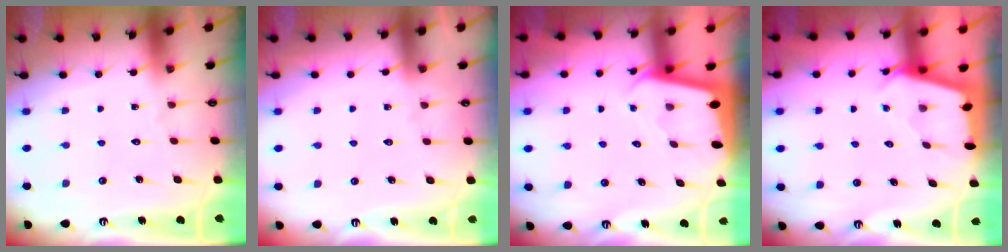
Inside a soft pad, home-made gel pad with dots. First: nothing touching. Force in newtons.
{"total": 3.2, "press": 3.2, "slide": 0.4}
{"total": 1.8, "press": 1.8, "slide": 0.1}
{"total": 2.5, "press": 2.5, "slide": 0.3}